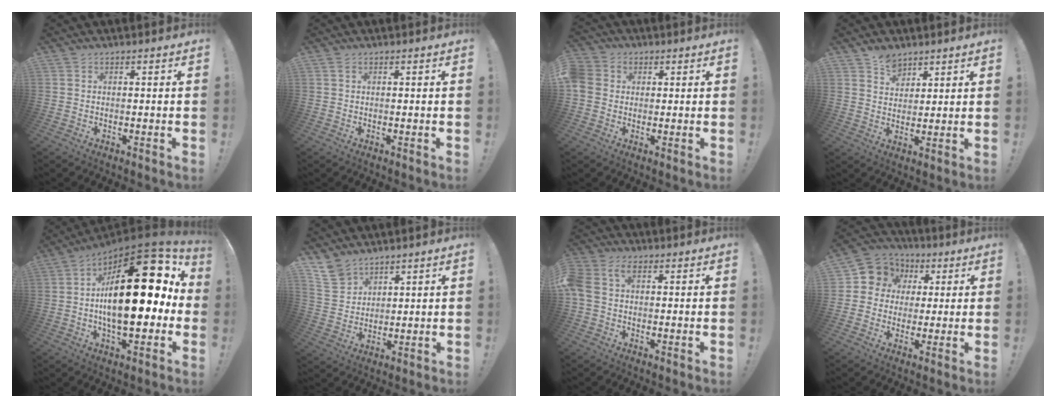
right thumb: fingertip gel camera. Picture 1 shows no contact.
{"total": 0.6, "force": [0.3, 0.4, 0.4], "torque": [-0.015, 0.005, 0.007]}
{"total": 5.4, "force": [0.4, 4.9, 2.1], "torque": [-0.054, 0.008, 0.007]}
{"total": 6.3, "force": [4.8, 3.8, 1.3], "torque": [-0.012, -0.029, 0.090]}
{"total": 27.8, "force": [2.7, 12.3, 24.8], "torque": [-0.390, -0.019, 0.041]}
{"total": 8.8, "force": [6.7, 5.4, 1.7], "torque": [-0.040, -0.044, 0.137]}
{"total": 5.8, "force": [1.0, 4.1, 4.0], "torque": [-0.100, 0.007, 0.018]}
{"total": 8.5, "force": [2.0, 8.0, 2.0], "torque": [-0.031, -0.008, 0.045]}